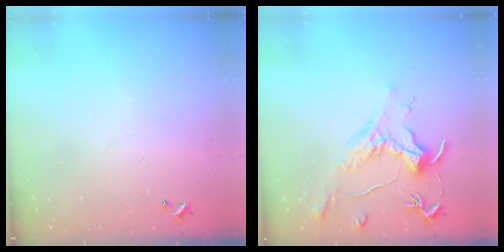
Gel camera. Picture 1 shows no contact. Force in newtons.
{"total": 1.5, "press": 1.2, "slide": 0.9}